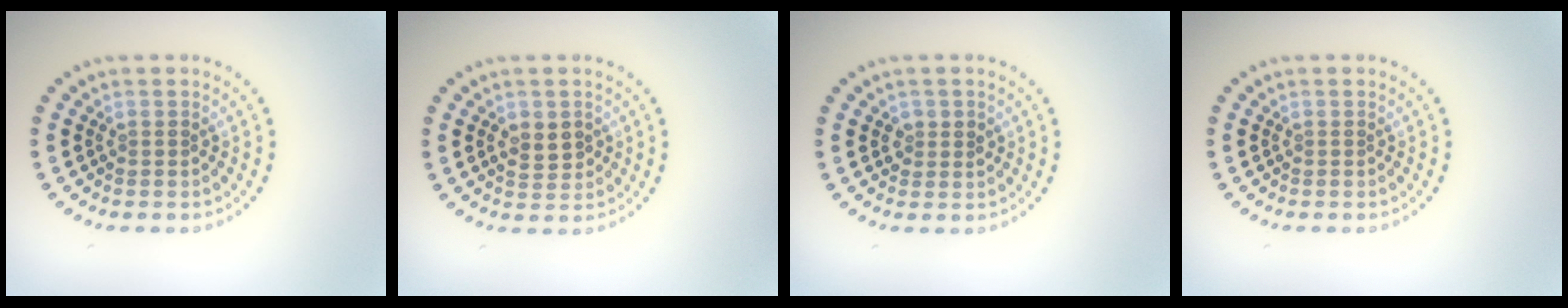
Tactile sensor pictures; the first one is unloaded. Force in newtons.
{"total": 2.3, "press": 2.2, "slide": 0.3}
{"total": 1.4, "press": 1.4, "slide": 0.3}
{"total": 0.0}